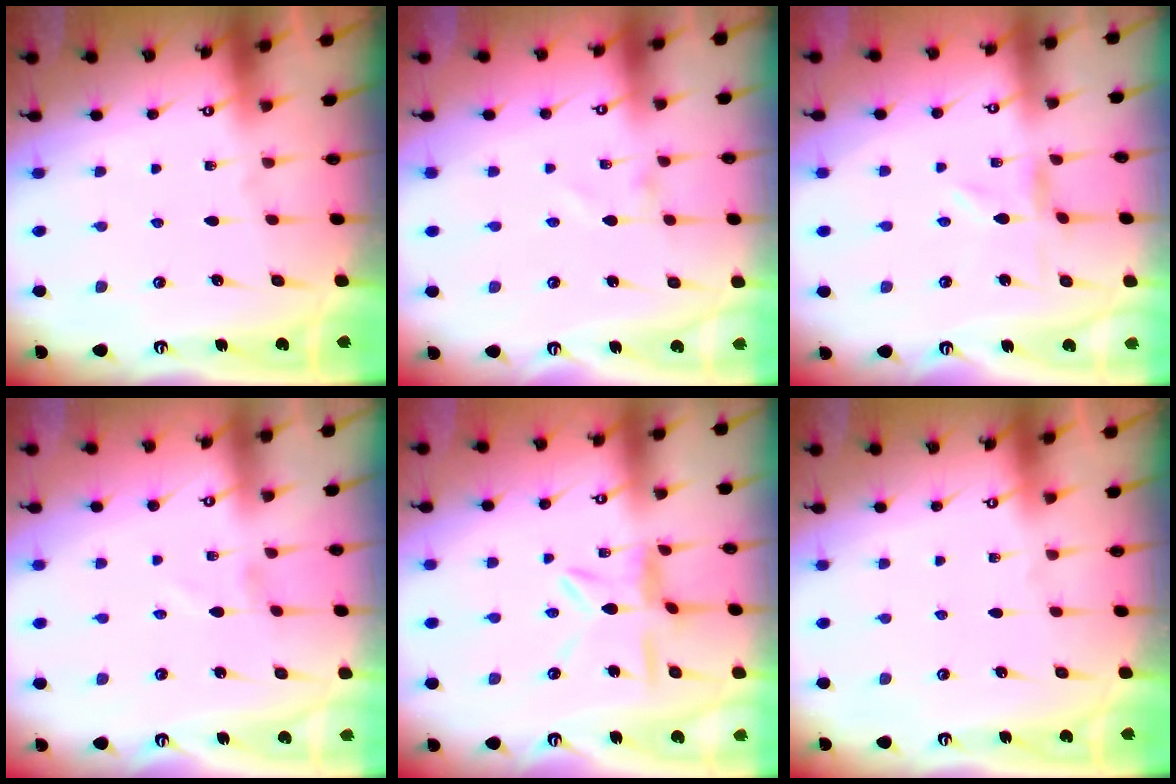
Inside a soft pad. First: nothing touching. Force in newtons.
{"total": 1.3, "press": 1.3, "slide": 0.0}
{"total": 0.6, "press": 0.6, "slide": 0.2}
{"total": 1.4, "press": 1.4, "slide": 0.2}
{"total": 6.9, "press": 6.9, "slide": 0.6}
{"total": 0.0}